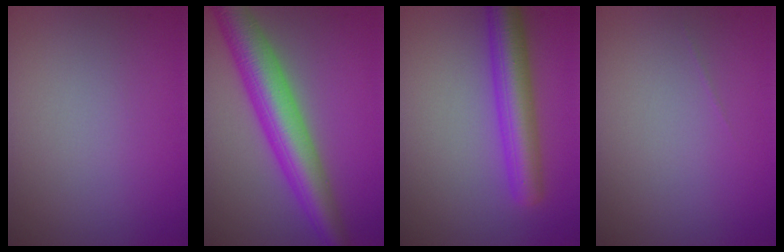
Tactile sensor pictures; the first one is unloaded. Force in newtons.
{"total": 7.9, "press": 7.9, "slide": 0.2}
{"total": 5.7, "press": 5.7, "slide": 0.1}
{"total": 0.0}